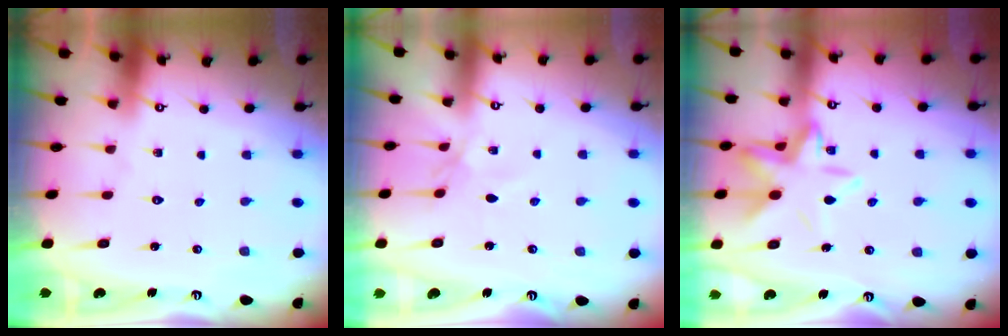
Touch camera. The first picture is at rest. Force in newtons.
{"total": 2.3, "press": 2.3, "slide": 0.5}
{"total": 11.5, "press": 11.5, "slide": 1.1}